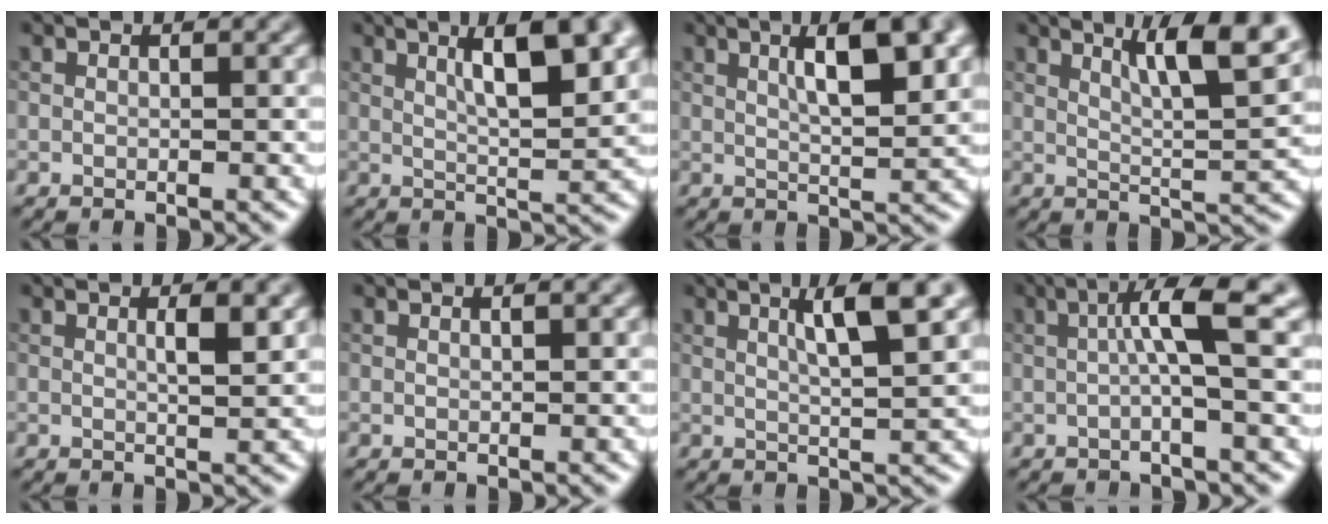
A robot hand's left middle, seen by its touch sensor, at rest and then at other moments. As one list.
[{"total": 7.2, "force": [2.9, 1.9, 6.3], "torque": [-0.084, 0.008, 0.044]}, {"total": 6.6, "force": [2.3, 1.8, 5.9], "torque": [-0.081, 0.007, 0.034]}, {"total": 7.6, "force": [4.1, 1.5, 6.2], "torque": [-0.083, 0.007, 0.065]}, {"total": 2.1, "force": [0.6, 0.5, 1.9], "torque": [-0.027, 0.001, 0.007]}, {"total": 0.5, "force": [0.3, 0.1, 0.4], "torque": [-0.008, 0.000, 0.002]}, {"total": 5.3, "force": [2.2, 0.9, 4.7], "torque": [-0.069, 0.005, 0.033]}, {"total": 4.4, "force": [0.5, 0.3, 4.3], "torque": [-0.075, 0.008, 0.005]}]